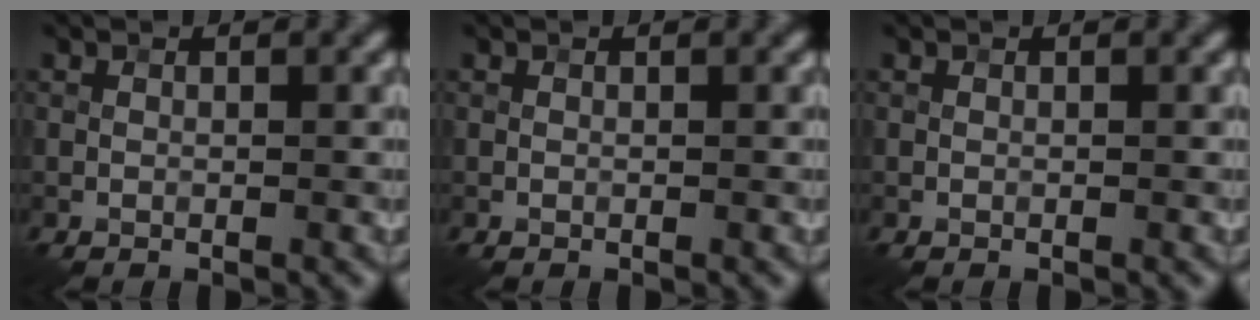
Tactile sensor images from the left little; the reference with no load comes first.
{"total": 0.0}
{"total": 0.0}